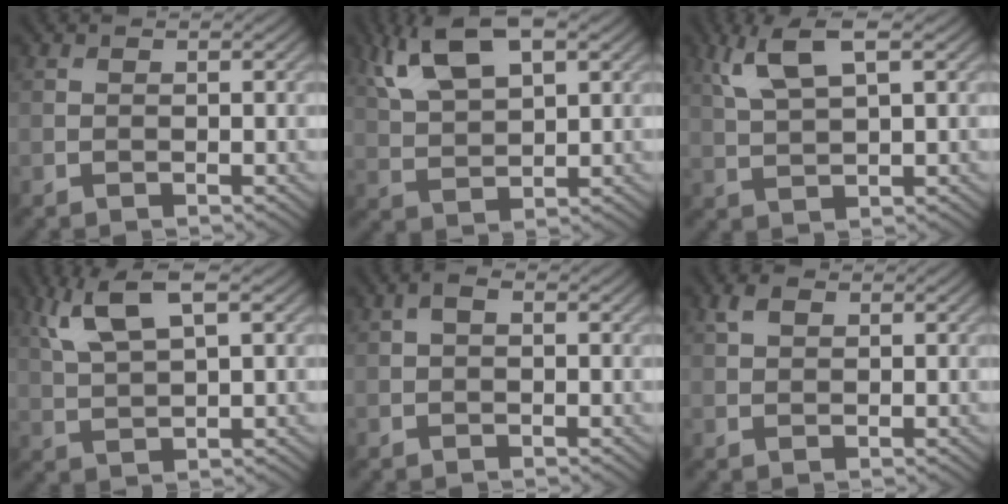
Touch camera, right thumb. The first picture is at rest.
{"total": 9.9, "force": [5.2, 4.1, 7.3], "torque": [-0.164, 0.015, 0.104]}
{"total": 6.2, "force": [3.1, 1.8, 5.1], "torque": [-0.117, 0.010, 0.066]}
{"total": 7.2, "force": [3.7, 2.1, 5.8], "torque": [-0.131, 0.011, 0.077]}
{"total": 1.5, "force": [0.3, 0.8, 1.2], "torque": [-0.023, 0.007, 0.001]}
{"total": 2.0, "force": [1.1, 1.1, 1.2], "torque": [-0.029, 0.005, 0.020]}